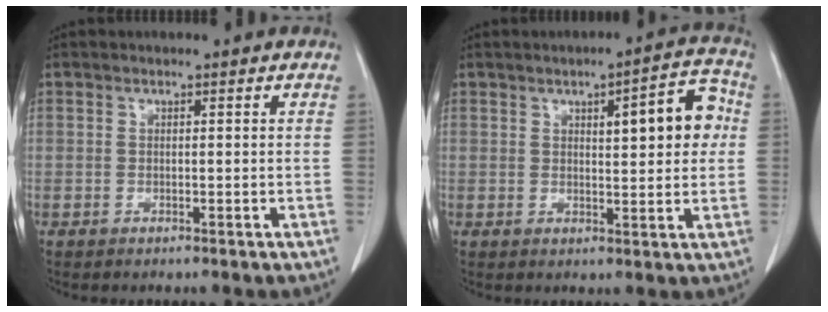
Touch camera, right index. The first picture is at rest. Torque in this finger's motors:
{"motor_torque": [0.33, 0.21, 0.18, 0.03]}